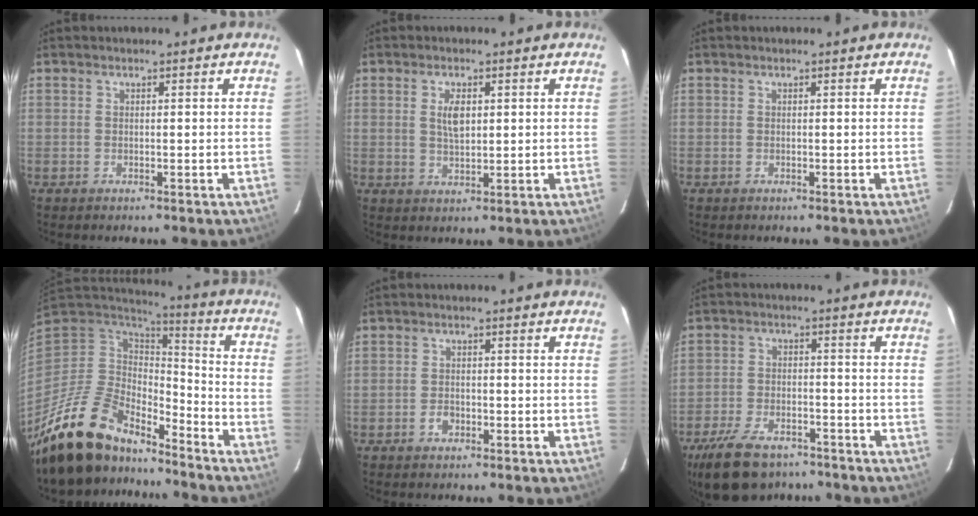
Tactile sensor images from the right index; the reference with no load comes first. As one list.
[{"total": 4.0, "force": [1.0, 2.0, 3.3], "torque": [-0.060, 0.001, 0.020]}, {"total": 0.0}, {"total": 19.2, "force": [-15.7, 7.3, 8.5], "torque": [-0.181, -0.023, -0.275]}, {"total": 2.3, "force": [-1.2, 1.7, 1.1], "torque": [-0.021, 0.004, -0.020]}, {"total": 13.9, "force": [-10.1, 6.9, 6.7], "torque": [-0.161, -0.008, -0.166]}]